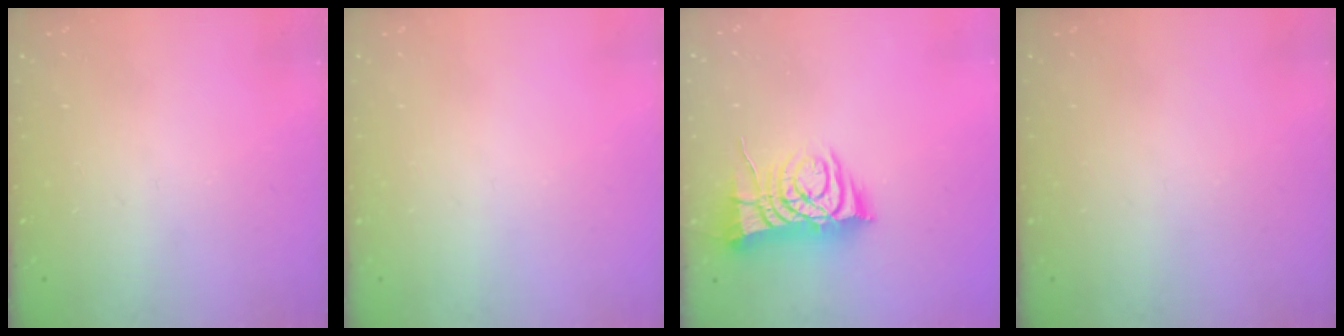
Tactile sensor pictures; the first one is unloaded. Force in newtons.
{"total": 0.0}
{"total": 9.2, "press": 9.1, "slide": 1.1}
{"total": 0.0}